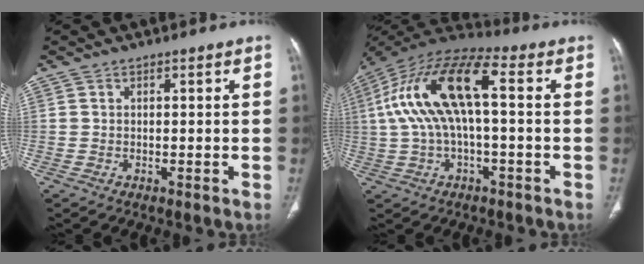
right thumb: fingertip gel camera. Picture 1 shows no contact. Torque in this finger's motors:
{"motor_torque": [0.48, 2.88, 1.26, -0.72, 0.54]}